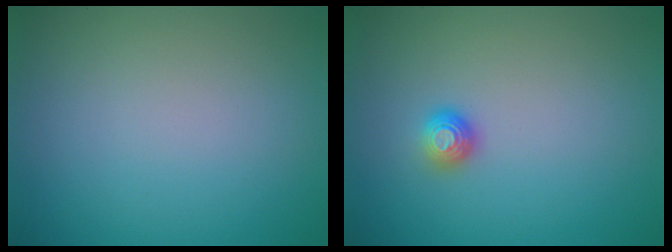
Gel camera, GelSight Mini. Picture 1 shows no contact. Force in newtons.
{"total": 1.3, "press": 1.0, "slide": 0.8}